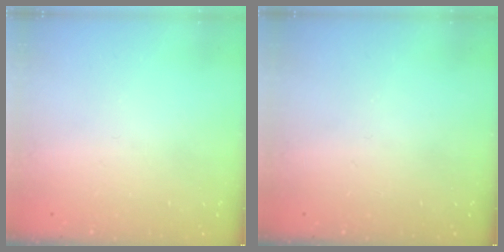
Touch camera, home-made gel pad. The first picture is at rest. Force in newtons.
{"total": 0.0}